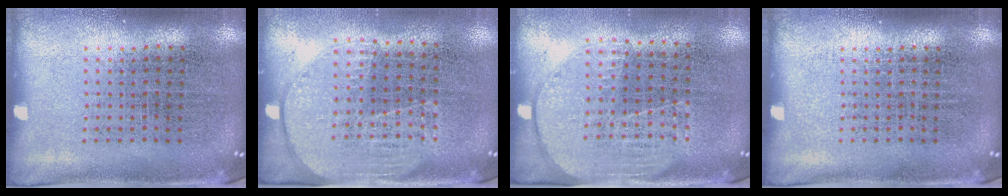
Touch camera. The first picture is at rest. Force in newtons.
{"total": 1.7, "press": 1.4, "slide": 0.8}
{"total": 1.7, "press": 1.4, "slide": 0.8}
{"total": 0.0}